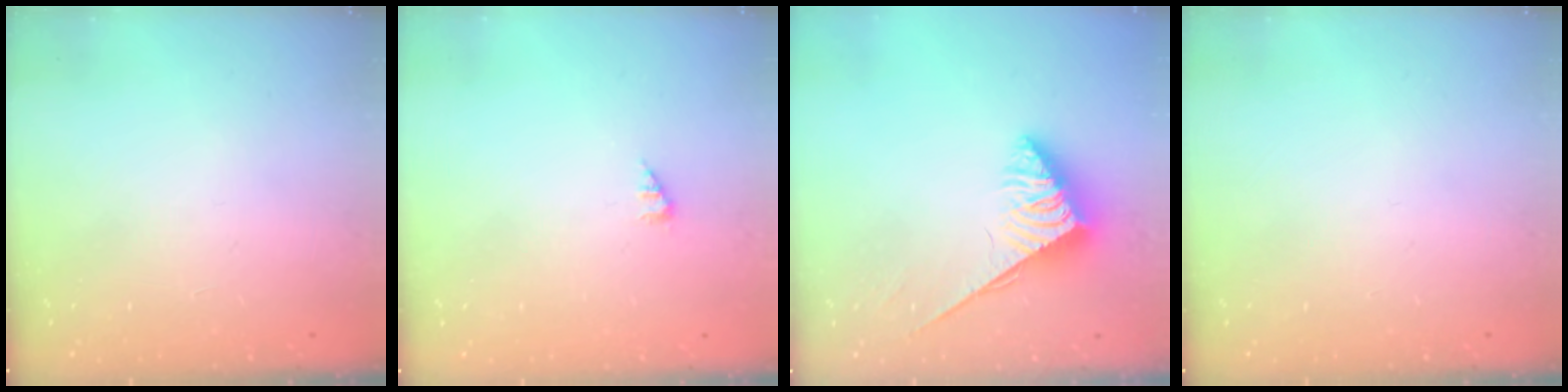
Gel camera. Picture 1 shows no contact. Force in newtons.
{"total": 1.3, "press": 1.3, "slide": 0.2}
{"total": 3.8, "press": 3.7, "slide": 0.6}
{"total": 0.0}